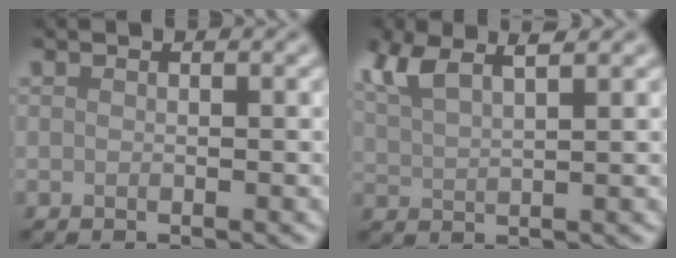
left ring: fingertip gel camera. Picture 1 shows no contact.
{"total": 4.4, "force": [3.0, 1.4, 3.0], "torque": [-0.066, 0.015, 0.056]}